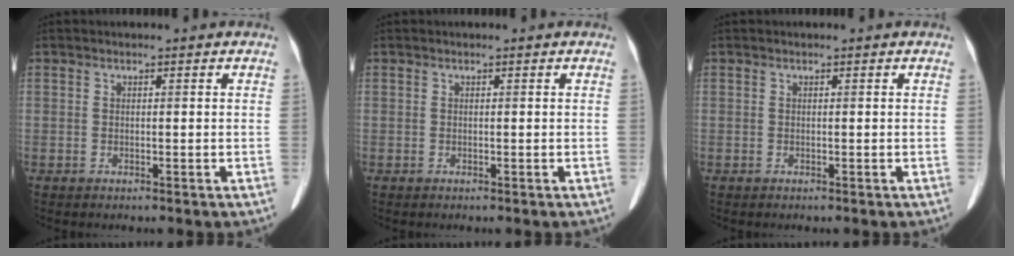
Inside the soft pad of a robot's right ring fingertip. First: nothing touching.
{"total": 0.0}
{"total": 0.0}